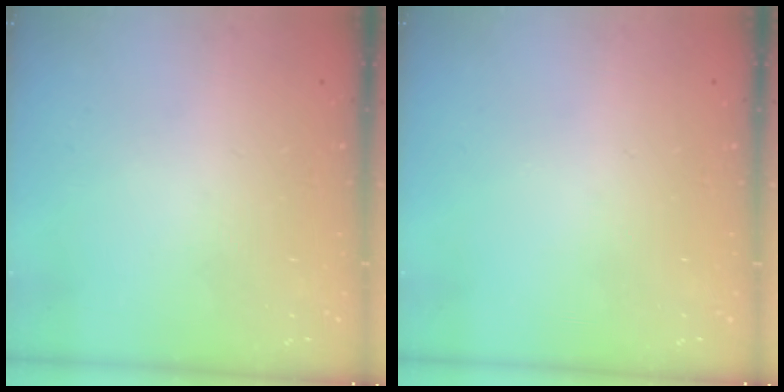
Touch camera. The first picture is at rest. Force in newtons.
{"total": 0.0}